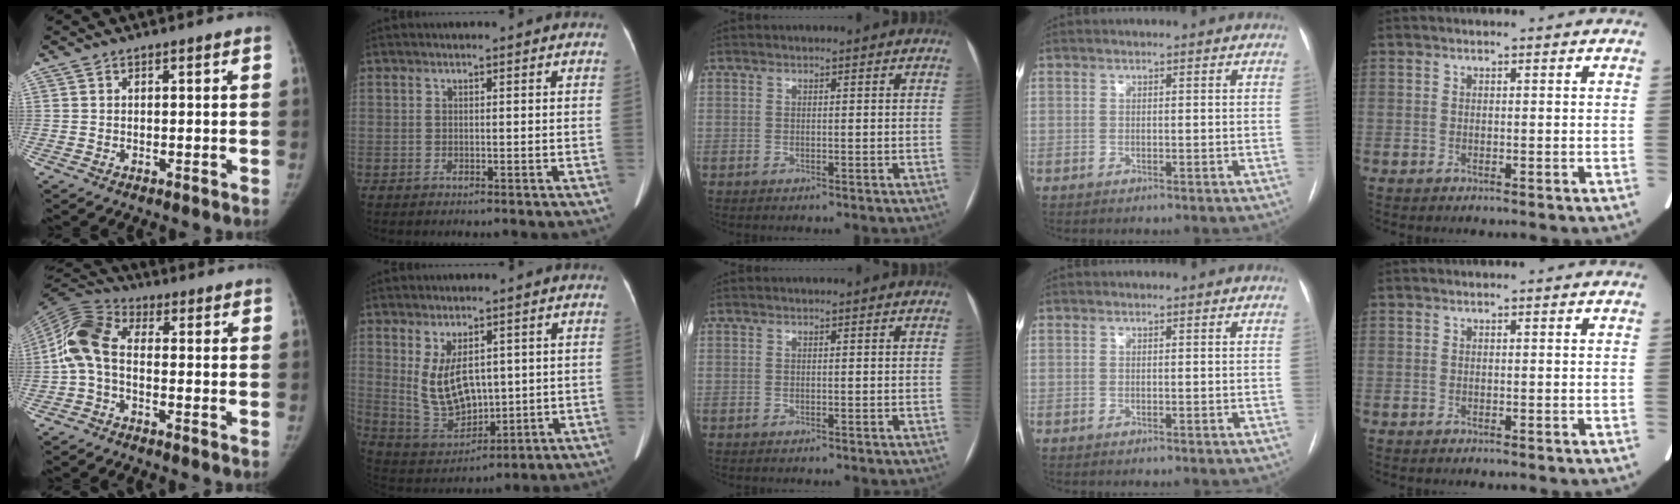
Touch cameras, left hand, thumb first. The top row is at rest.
{"thumb": {"total": 9.5, "force": [-1.0, 5.4, 7.8], "torque": [-0.164, 0.030, -0.038]}, "index": {"total": 8.9, "force": [1.6, 4.9, 7.3], "torque": [-0.149, -0.007, 0.053]}}